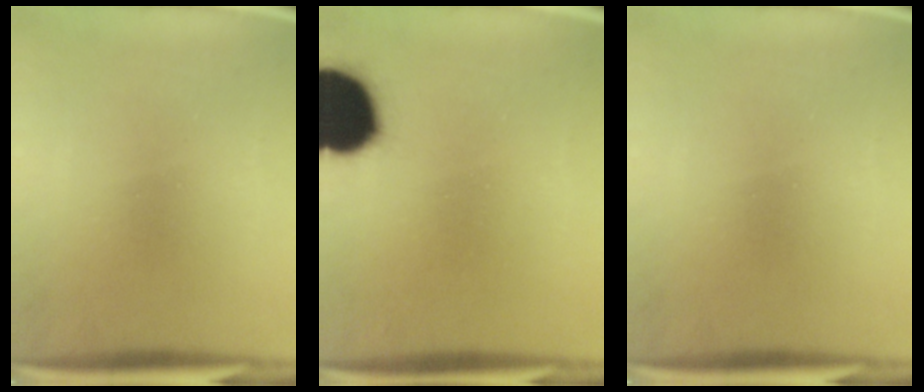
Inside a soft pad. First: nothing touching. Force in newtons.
{"total": 19.6}
{"total": 0.0}